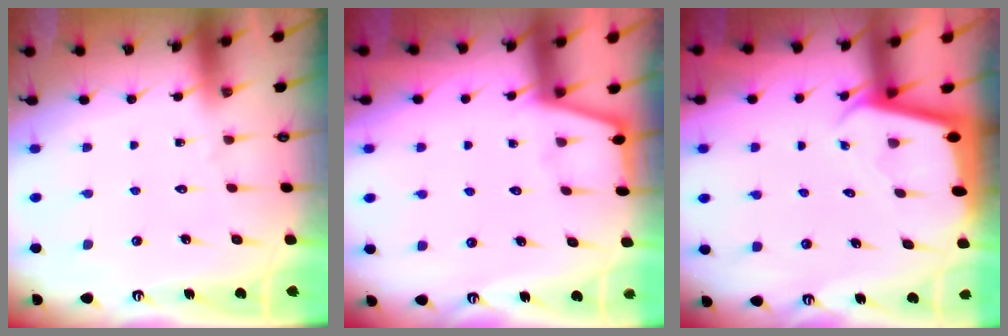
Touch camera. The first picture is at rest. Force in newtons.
{"total": 1.9, "press": 1.9, "slide": 0.2}
{"total": 1.9, "press": 1.9, "slide": 0.1}